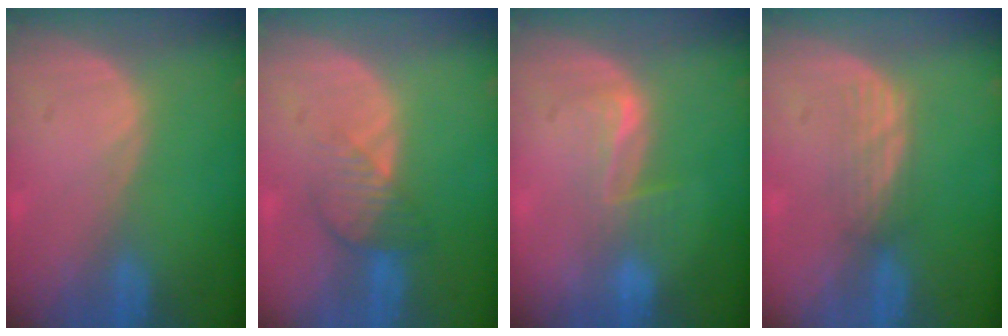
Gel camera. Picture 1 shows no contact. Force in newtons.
{"total": 4.3, "press": 3.7, "slide": 2.1}
{"total": 3.5, "press": 3.2, "slide": 1.5}
{"total": 3.1, "press": 2.7, "slide": 1.6}